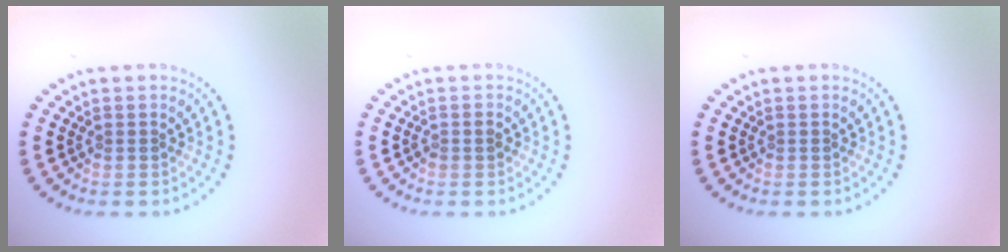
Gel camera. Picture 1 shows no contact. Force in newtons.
{"total": 0.7, "press": 0.7, "slide": 0.2}
{"total": 0.0}